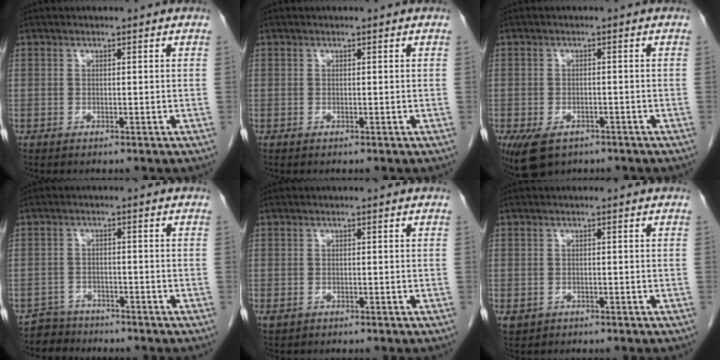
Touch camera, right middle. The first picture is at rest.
{"total": 0.0}
{"total": 6.2, "force": [-3.9, 3.6, 3.1], "torque": [-0.060, -0.008, -0.055]}
{"total": 3.7, "force": [-3.2, 1.4, -1.1], "torque": [0.017, -0.001, -0.058]}
{"total": 1.0, "force": [-0.4, 0.8, 0.4], "torque": [-0.012, 0.001, -0.001]}
{"total": 1.9, "force": [-0.8, 1.6, 0.5], "torque": [-0.012, 0.001, -0.006]}